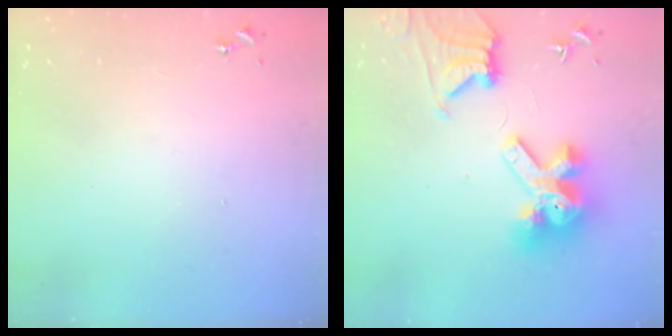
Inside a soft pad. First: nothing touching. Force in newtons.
{"total": 16.9, "press": 16.7, "slide": 2.0}